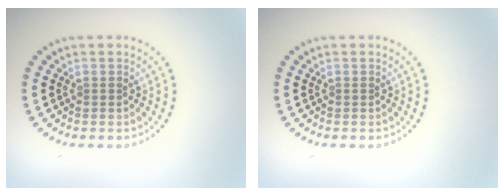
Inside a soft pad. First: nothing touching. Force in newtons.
{"total": 0.0}